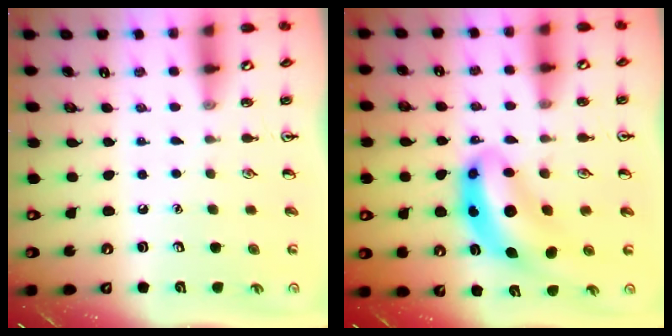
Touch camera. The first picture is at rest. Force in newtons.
{"total": 8.9, "press": 8.5, "slide": 2.7}